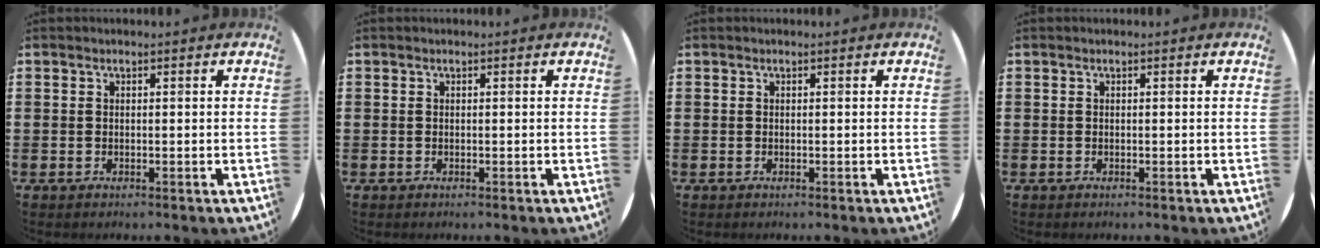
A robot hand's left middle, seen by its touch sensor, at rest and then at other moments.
{"total": 0.0}
{"total": 0.0}
{"total": 0.0}